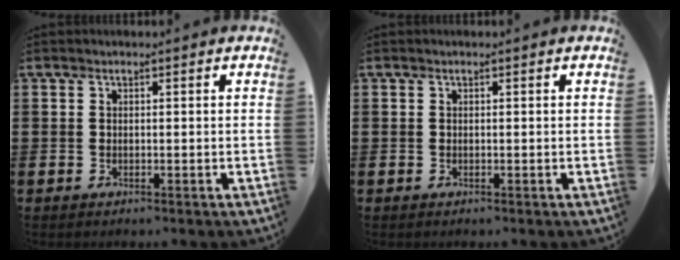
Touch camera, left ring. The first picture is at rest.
{"total": 0.0}